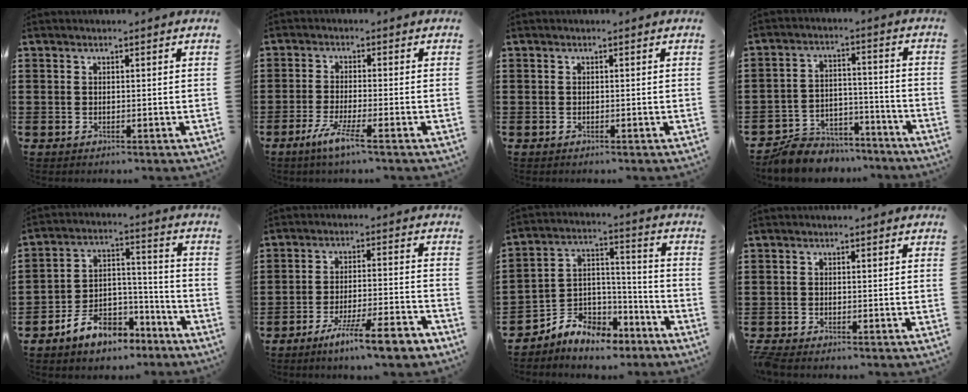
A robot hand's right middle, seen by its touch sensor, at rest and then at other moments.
{"total": 4.5, "force": [-2.9, -0.1, 3.5], "torque": [-0.078, -0.015, -0.054]}
{"total": 0.0}
{"total": 6.8, "force": [-6.6, 1.7, 0.5], "torque": [-0.011, 0.023, -0.129]}
{"total": 7.0, "force": [-6.1, 2.9, 1.8], "torque": [-0.041, 0.017, -0.118]}
{"total": 7.9, "force": [-6.4, 0.0, 4.7], "torque": [-0.080, -0.006, -0.116]}
{"total": 6.9, "force": [-6.3, 2.6, 0.3], "torque": [-0.014, 0.013, -0.124]}
{"total": 1.1, "force": [-1.1, 0.1, 0.3], "torque": [-0.015, -0.005, -0.022]}